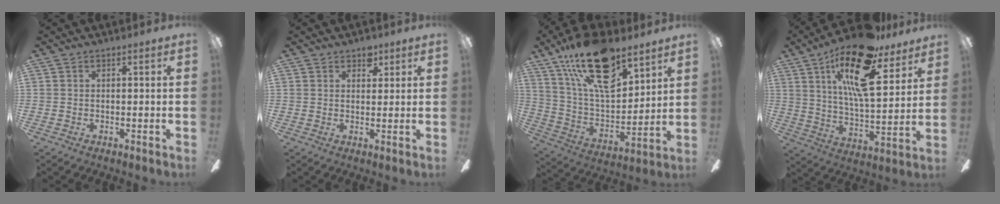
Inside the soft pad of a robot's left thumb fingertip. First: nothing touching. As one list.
[{"total": 3.5, "force": [2.4, 2.1, 1.4], "torque": [0.001, -0.010, 0.038]}, {"total": 23.2, "force": [15.3, 9.8, 14.4], "torque": [-0.271, -0.084, 0.267]}, {"total": 21.5, "force": [12.7, 7.6, 15.7], "torque": [-0.269, -0.059, 0.210]}]